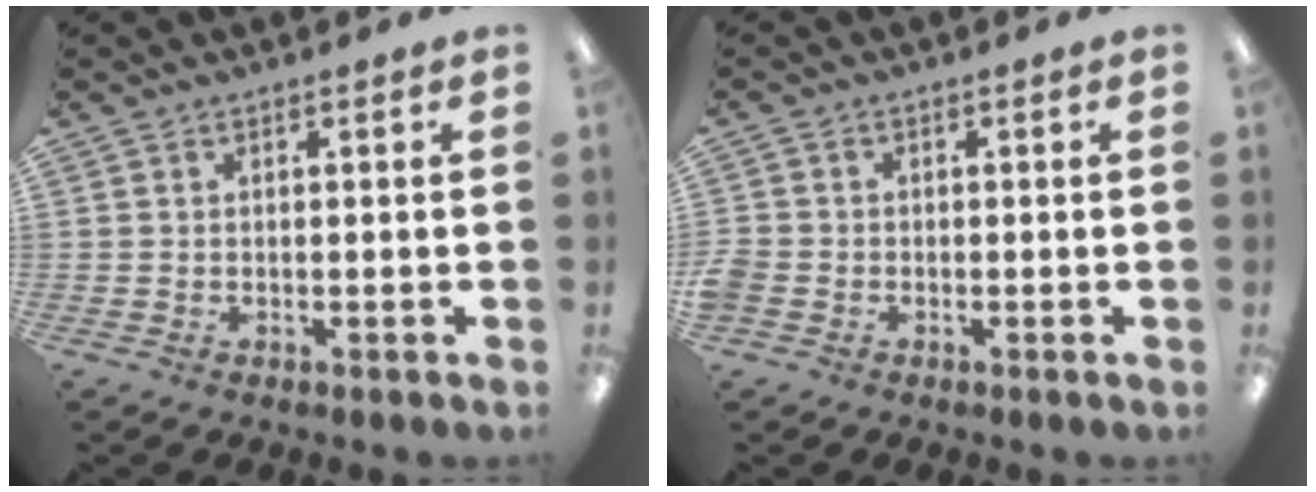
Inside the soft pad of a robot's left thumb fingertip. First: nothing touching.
{"total": 2.5, "force": [-1.0, 2.0, 1.1], "torque": [-0.015, 0.007, -0.018]}